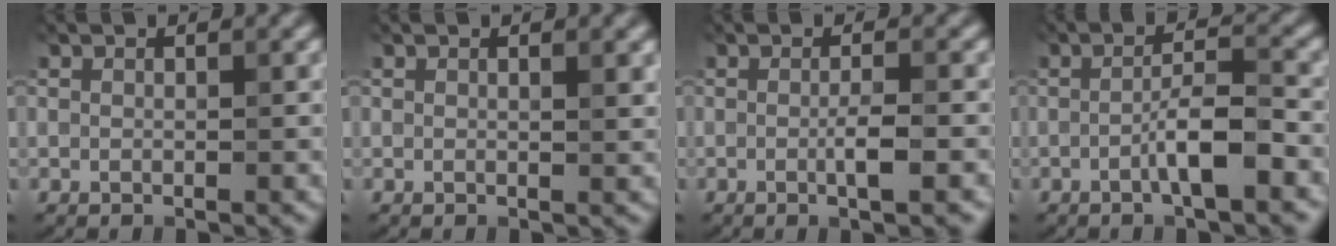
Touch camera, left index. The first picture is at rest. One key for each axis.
{"total": 1.2, "fx": 0.6, "fy": 0.3, "fz": 1.0, "tx": -0.017, "ty": 0.003, "tz": 0.010}
{"total": 2.3, "fx": -0.5, "fy": 0.0, "fz": 2.2, "tx": -0.042, "ty": 0.003, "tz": -0.009}
{"total": 3.7, "fx": -1.5, "fy": 0.2, "fz": 3.4, "tx": -0.063, "ty": 0.015, "tz": -0.032}